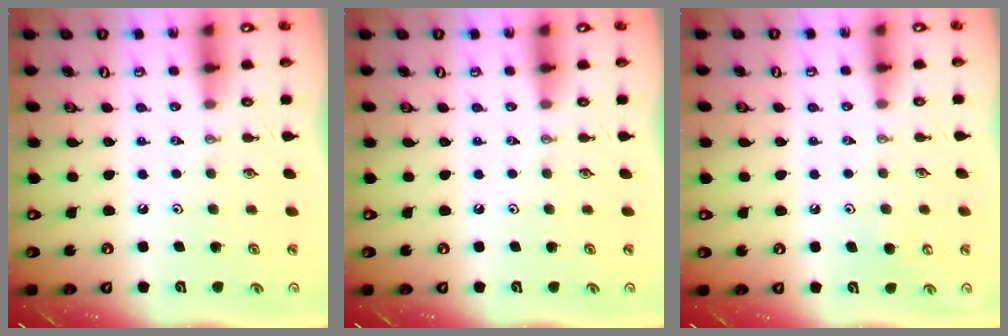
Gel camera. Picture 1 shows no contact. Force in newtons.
{"total": 0.0}
{"total": 4.3, "press": 4.3, "slide": 0.3}